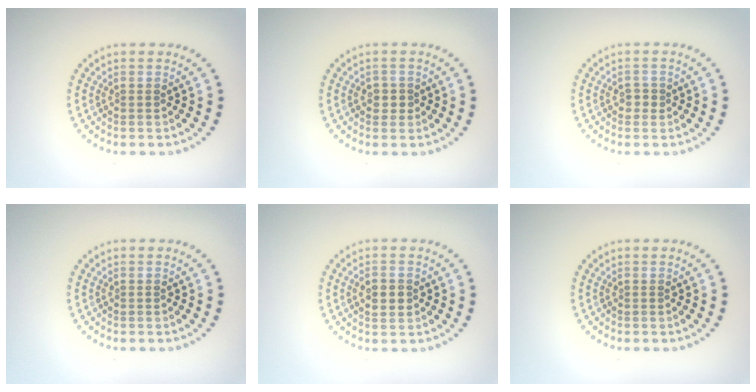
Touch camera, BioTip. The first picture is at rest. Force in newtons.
{"total": 1.3, "press": 1.3, "slide": 0.4}
{"total": 1.0, "press": 1.0, "slide": 0.2}
{"total": 0.0}
{"total": 1.9, "press": 1.9, "slide": 0.0}
{"total": 0.0}